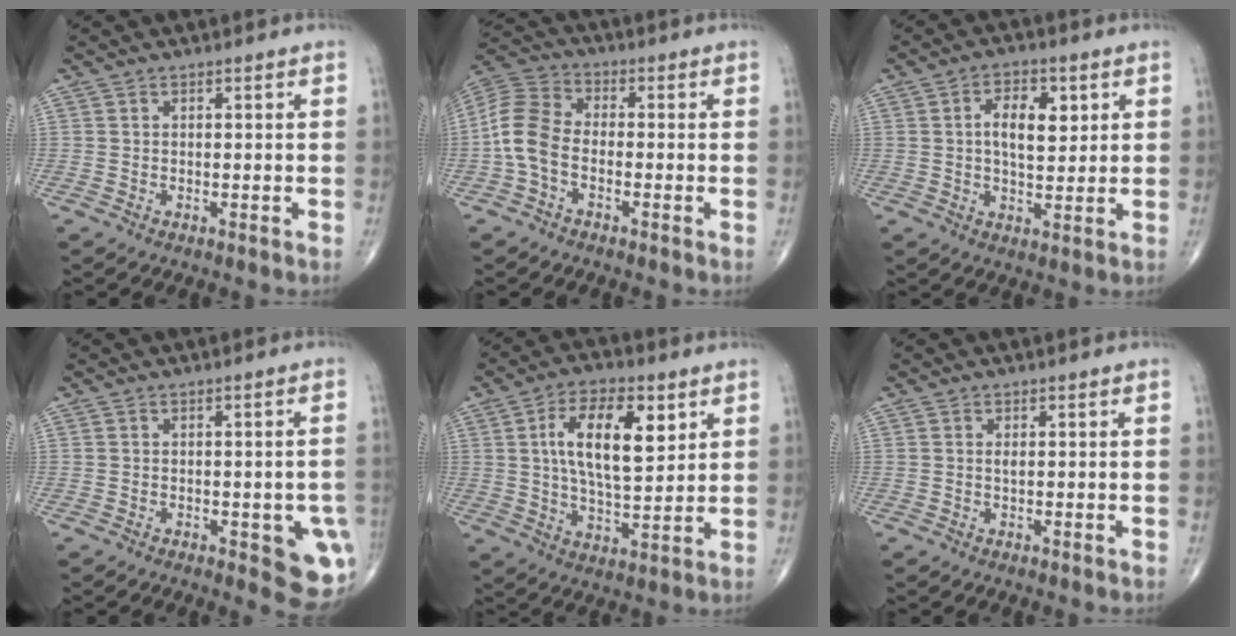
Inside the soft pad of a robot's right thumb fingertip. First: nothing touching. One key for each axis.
{"total": 8.9, "fx": -2.1, "fy": 5.6, "fz": 6.5, "tx": -0.135, "ty": 0.027, "tz": -0.056}
{"total": 7.8, "fx": 2.0, "fy": 4.1, "fz": 6.4, "tx": -0.084, "ty": -0.007, "tz": 0.032}
{"total": 9.4, "fx": -2.6, "fy": 3.6, "fz": 8.2, "tx": -0.070, "ty": -0.005, "tz": -0.024}
{"total": 14.2, "fx": 4.4, "fy": 6.2, "fz": 12.0, "tx": -0.193, "ty": -0.013, "tz": 0.077}
{"total": 0.9, "fx": 0.1, "fy": 0.2, "fz": 0.8, "tx": -0.019, "ty": -0.002, "tz": 0.002}